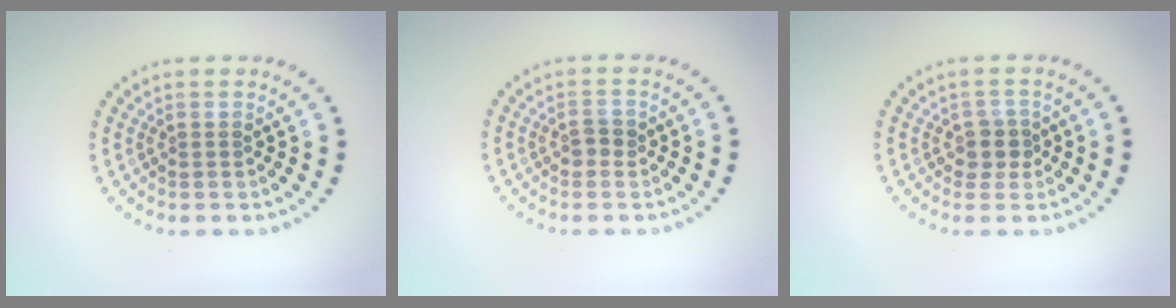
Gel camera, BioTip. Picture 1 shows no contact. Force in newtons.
{"total": 1.2, "press": 1.2, "slide": 0.3}
{"total": 1.8, "press": 1.5, "slide": 0.9}